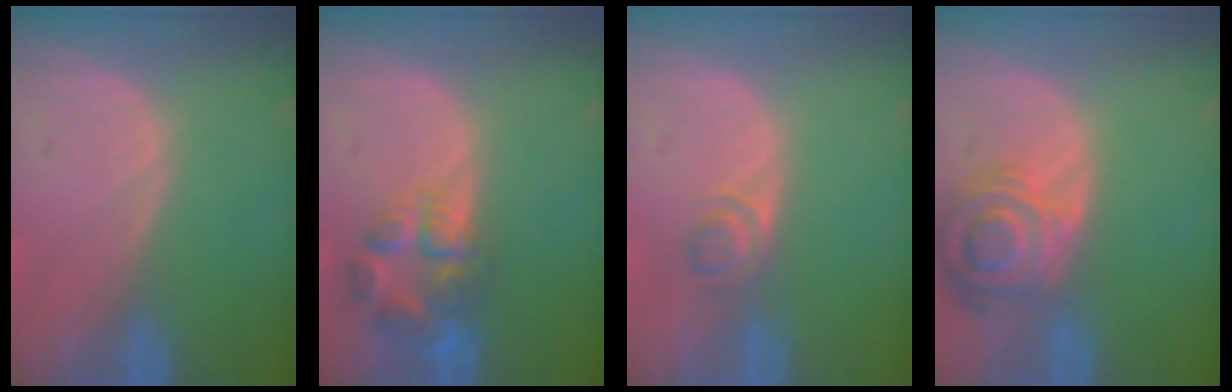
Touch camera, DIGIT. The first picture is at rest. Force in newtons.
{"total": 6.9, "press": 5.9, "slide": 3.6}
{"total": 2.3, "press": 2.1, "slide": 1.0}
{"total": 8.4, "press": 7.4, "slide": 3.9}